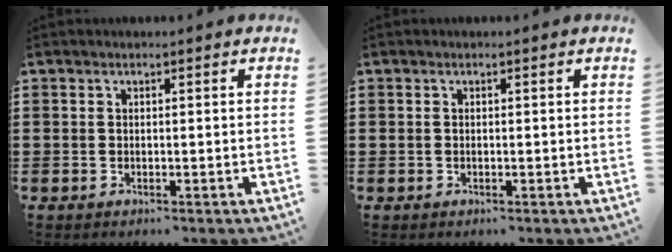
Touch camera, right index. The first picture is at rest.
{"total": 0.0}